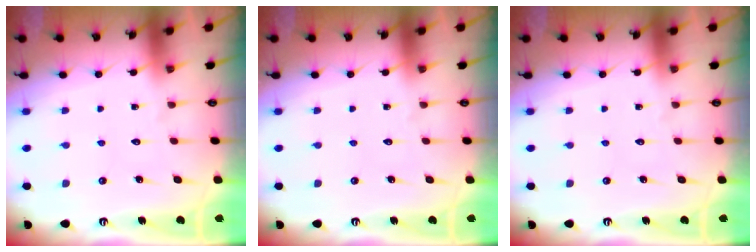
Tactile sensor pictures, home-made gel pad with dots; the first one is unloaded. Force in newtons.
{"total": 0.0}
{"total": 0.0}